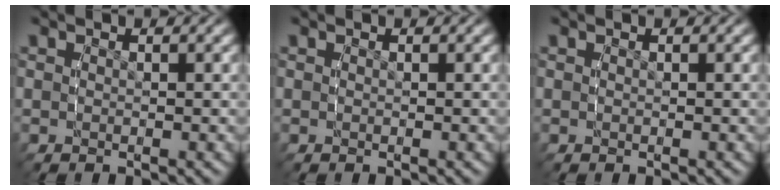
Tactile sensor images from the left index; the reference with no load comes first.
{"total": 0.0}
{"total": 0.0}